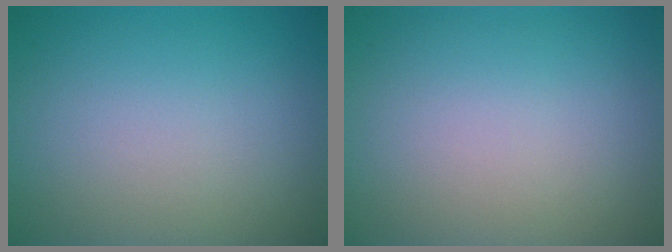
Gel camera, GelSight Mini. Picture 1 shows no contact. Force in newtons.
{"total": 0.0}